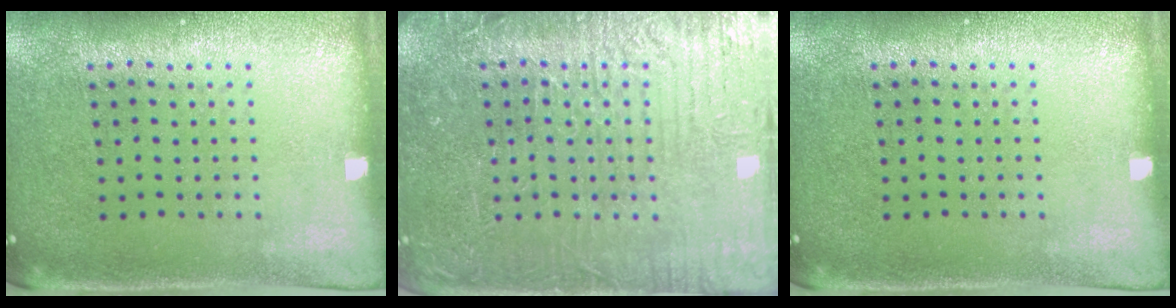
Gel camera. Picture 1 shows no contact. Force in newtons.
{"total": 4.7, "press": 4.6, "slide": 0.6}
{"total": 0.0}